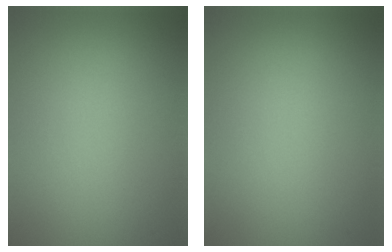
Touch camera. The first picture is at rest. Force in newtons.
{"total": 0.0}